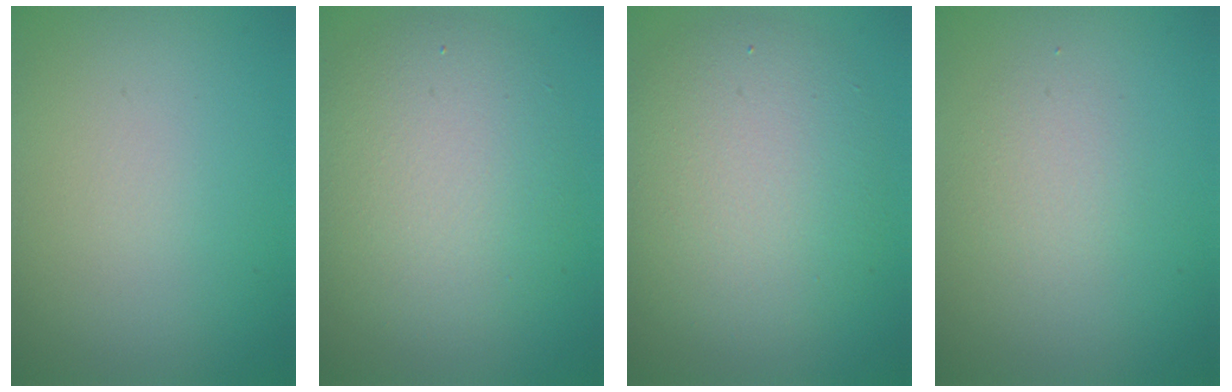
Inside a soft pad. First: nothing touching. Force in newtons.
{"total": 6.2, "press": 6.2, "slide": 0.6}
{"total": 6.4, "press": 6.4, "slide": 0.5}
{"total": 1.7, "press": 1.7, "slide": 0.2}